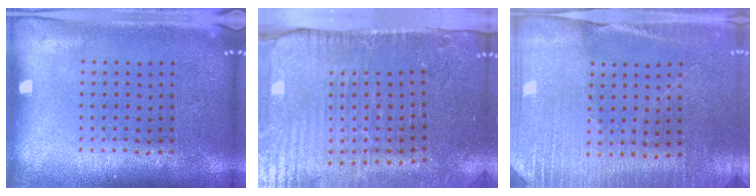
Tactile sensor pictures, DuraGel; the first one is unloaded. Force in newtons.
{"total": 4.5, "press": 3.9, "slide": 2.4}
{"total": 2.7, "press": 2.6, "slide": 0.3}